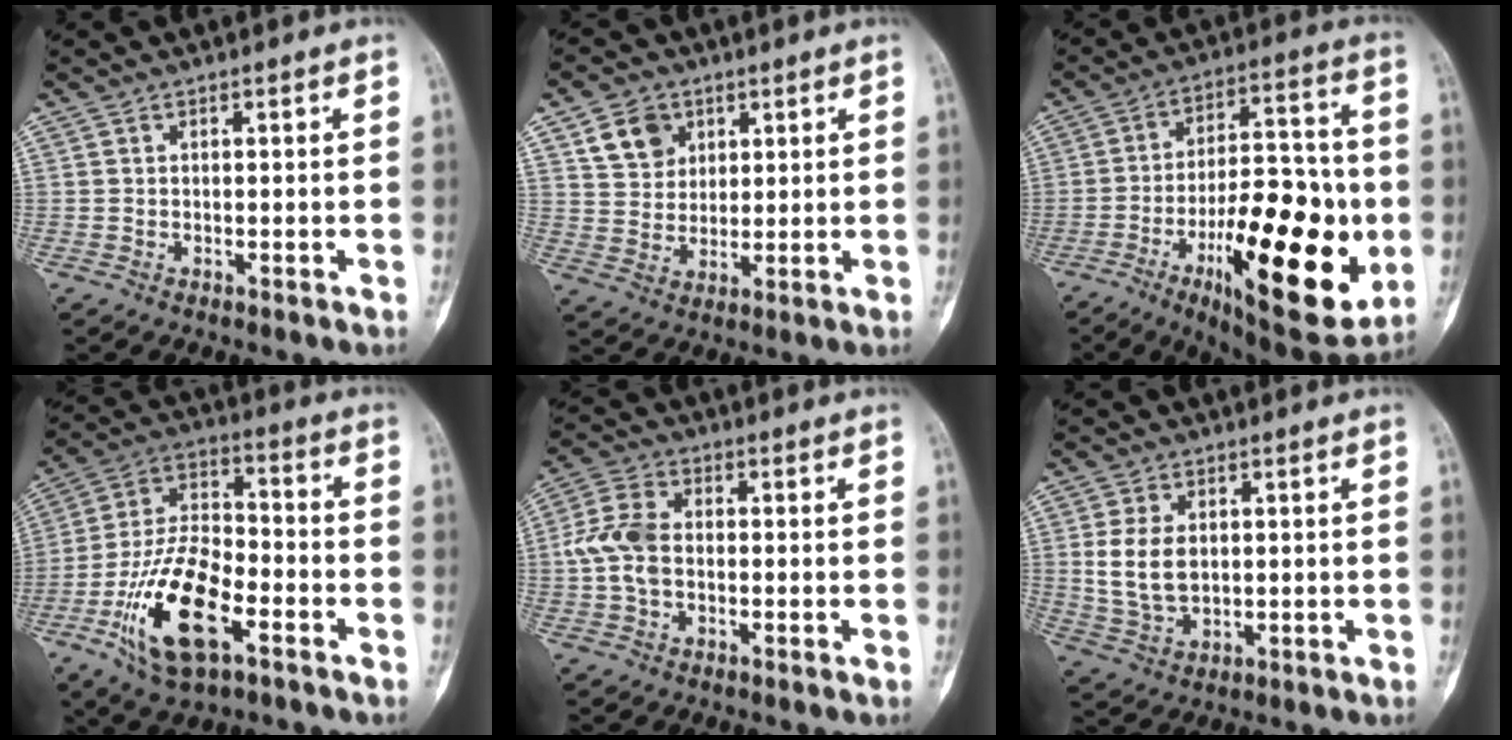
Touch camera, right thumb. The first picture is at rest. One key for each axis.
{"total": 7.5, "fx": 3.6, "fy": 6.0, "fz": 2.8, "tx": -0.023, "ty": -0.016, "tz": 0.068}
{"total": 27.7, "fx": -7.5, "fy": 10.3, "fz": 24.6, "tx": -0.347, "ty": 0.007, "tz": -0.100}
{"total": 18.5, "fx": -7.5, "fy": 8.6, "fz": 14.5, "tx": -0.271, "ty": 0.038, "tz": -0.135}
{"total": 8.0, "fx": -0.5, "fy": 5.3, "fz": 6.0, "tx": -0.129, "ty": 0.021, "tz": -0.018}
{"total": 8.0, "fx": 1.0, "fy": 5.2, "fz": 6.0, "tx": -0.107, "ty": -0.006, "tz": 0.030}